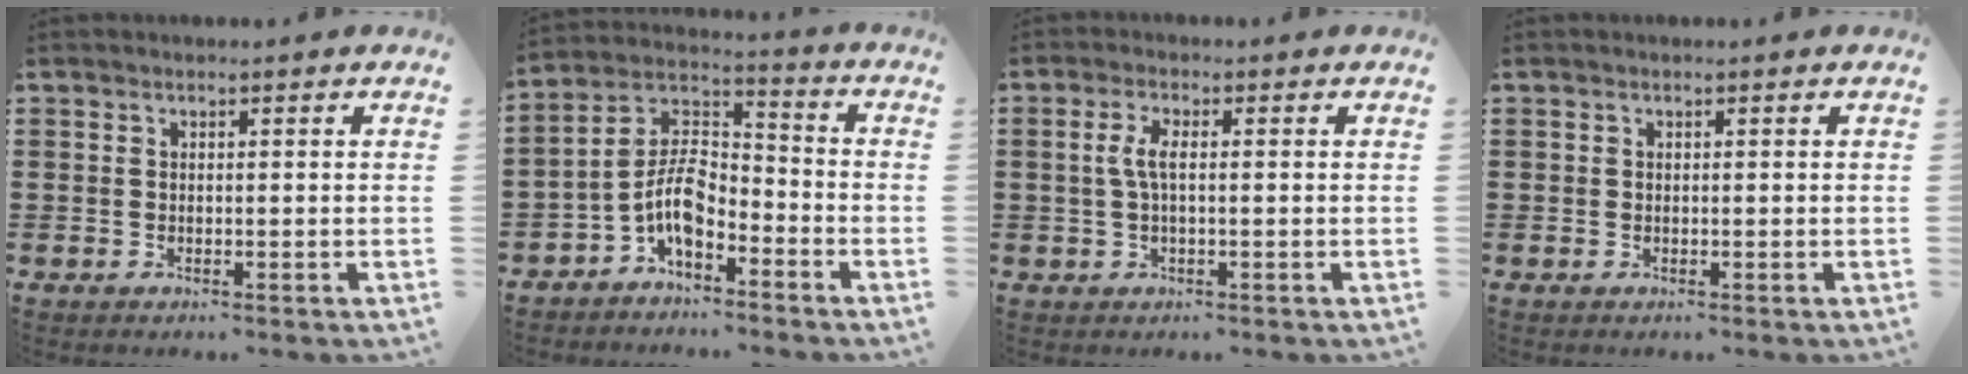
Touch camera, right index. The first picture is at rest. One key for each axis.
{"total": 7.7, "fx": -3.9, "fy": 3.7, "fz": 5.5, "tx": -0.135, "ty": -0.009, "tz": -0.084}
{"total": 3.4, "fx": 0.0, "fy": 1.1, "fz": 3.2, "tx": -0.075, "ty": -0.002, "tz": -0.007}
{"total": 0.0}